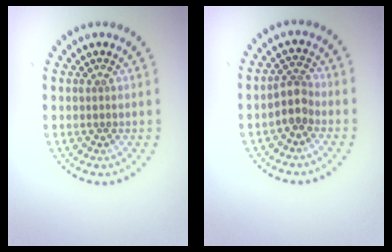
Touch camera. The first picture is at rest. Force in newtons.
{"total": 2.1, "press": 1.8, "slide": 1.1}